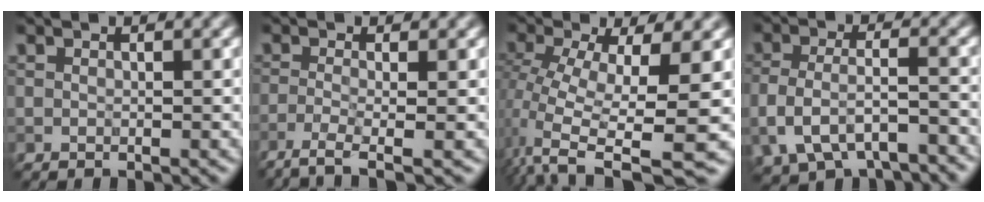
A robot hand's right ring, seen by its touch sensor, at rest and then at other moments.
{"total": 4.1, "force": [-2.0, 1.1, 3.4], "torque": [-0.054, -0.006, -0.050]}
{"total": 10.0, "force": [-2.5, 3.3, 9.1], "torque": [-0.162, -0.021, -0.036]}
{"total": 6.3, "force": [-3.2, 3.0, 4.4], "torque": [-0.087, -0.009, -0.059]}